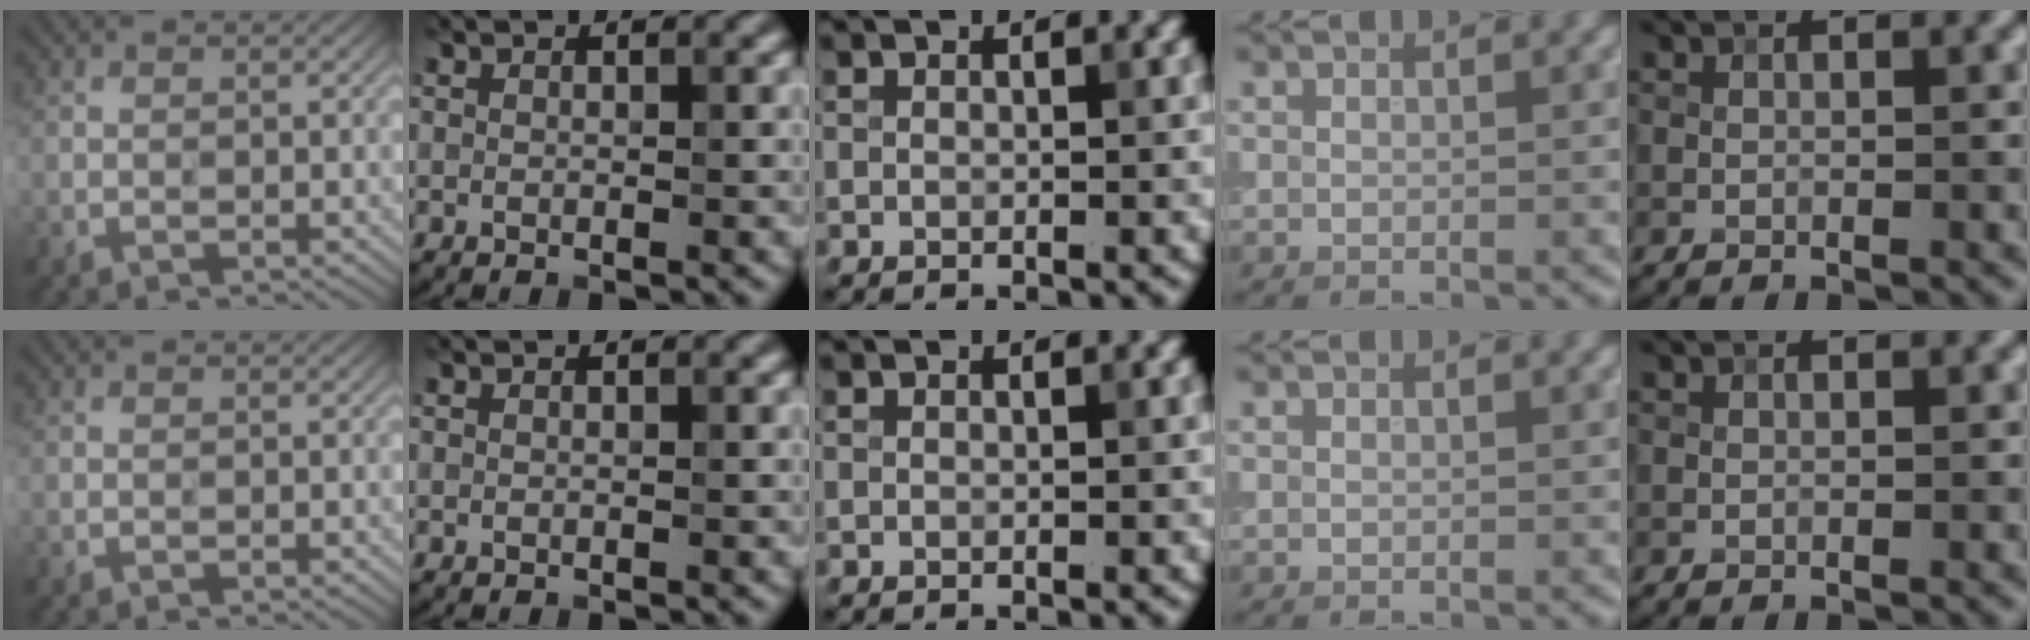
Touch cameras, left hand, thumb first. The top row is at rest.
{}